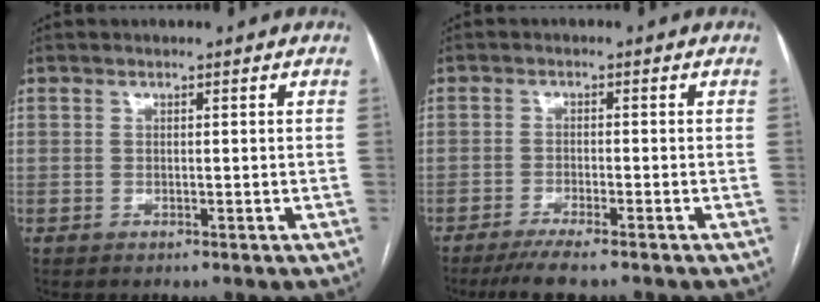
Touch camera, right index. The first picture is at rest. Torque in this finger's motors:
{"motor_torque": [0.63, -0.19, 0.04, 0.02]}